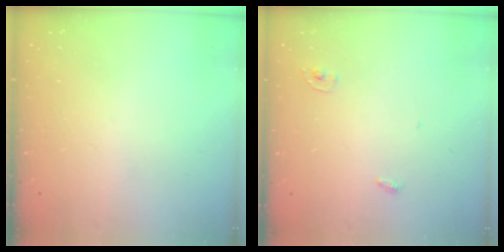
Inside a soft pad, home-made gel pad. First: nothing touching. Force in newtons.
{"total": 2.8, "press": 2.8, "slide": 0.1}